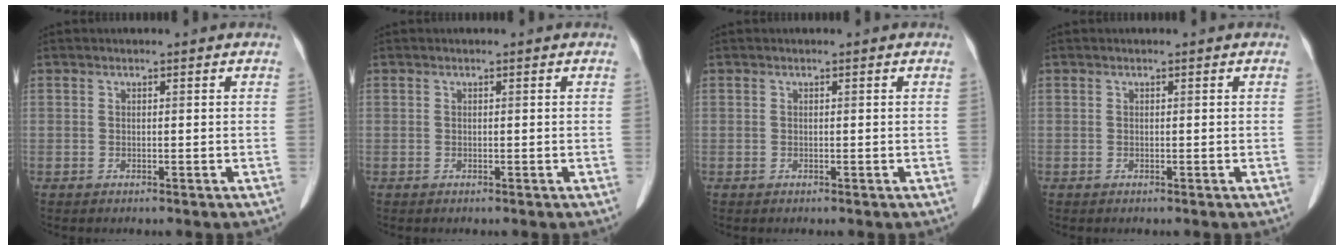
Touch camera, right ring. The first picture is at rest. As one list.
[{"total": 0.0}, {"total": 0.0}, {"total": 0.0}]